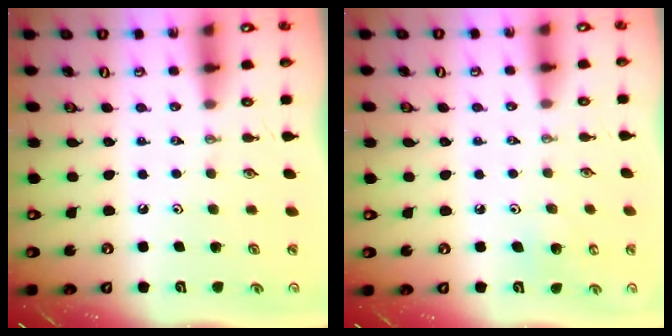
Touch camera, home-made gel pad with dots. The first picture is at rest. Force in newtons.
{"total": 5.0, "press": 4.9, "slide": 0.5}